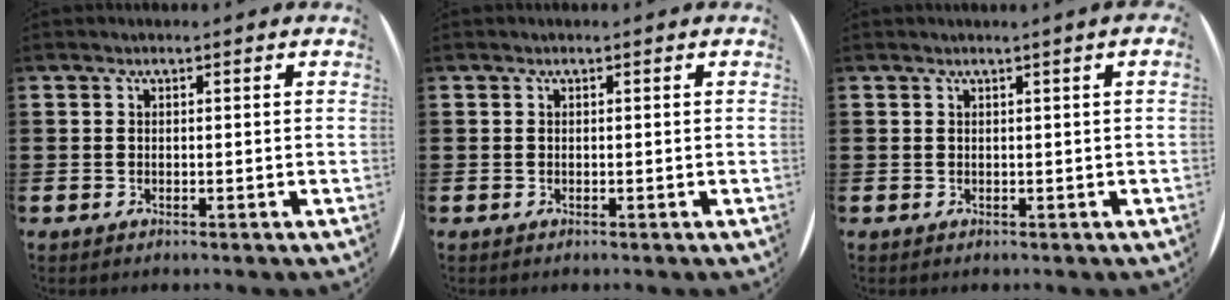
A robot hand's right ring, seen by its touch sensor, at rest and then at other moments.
{"total": 0.0}
{"total": 0.7, "force": [0.2, -0.3, 0.6], "torque": [-0.008, -0.004, 0.004]}